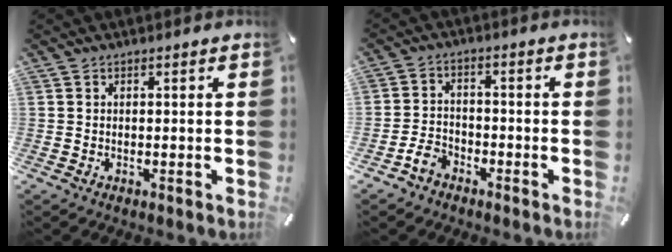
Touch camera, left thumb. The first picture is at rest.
{"total": 5.0, "force": [-3.4, 3.4, 1.5], "torque": [-0.035, 0.017, -0.067]}